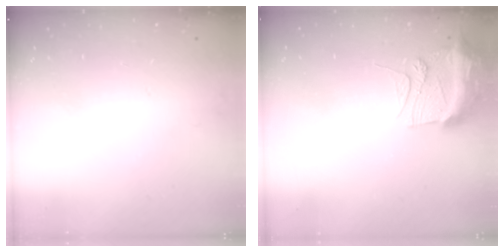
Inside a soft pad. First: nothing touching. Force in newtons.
{"total": 9.9, "press": 9.8, "slide": 1.4}